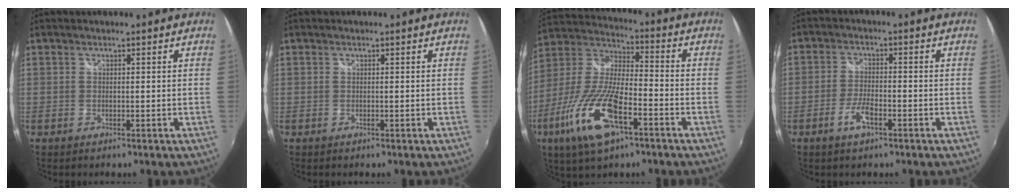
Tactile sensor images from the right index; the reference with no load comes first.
{"total": 0.0}
{"total": 17.9, "force": [-8.4, 5.9, 14.7], "torque": [-0.315, -0.029, -0.164]}
{"total": 4.5, "force": [-2.5, 1.2, 3.5], "torque": [-0.081, -0.003, -0.049]}